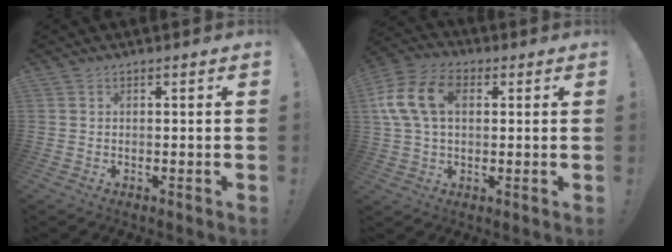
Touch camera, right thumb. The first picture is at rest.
{"total": 14.7, "force": [2.9, 9.8, 10.5], "torque": [-0.222, 0.013, 0.055]}